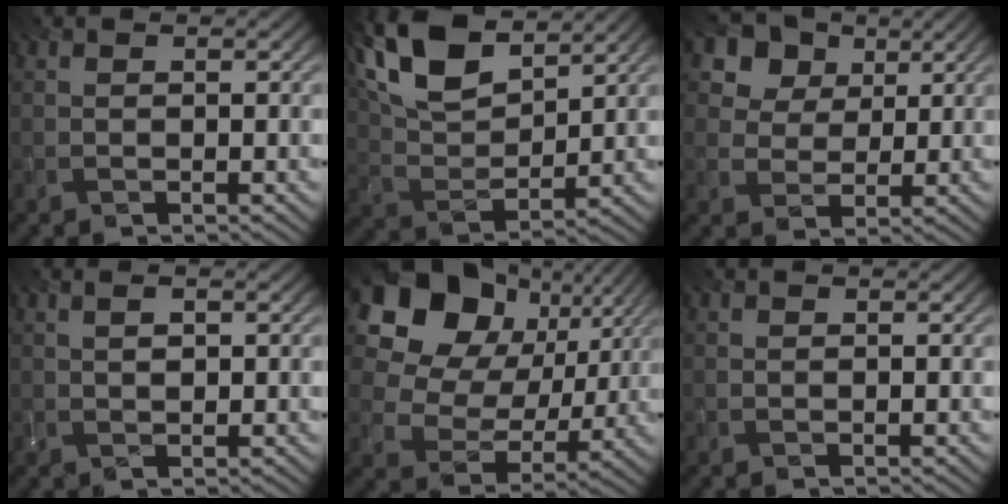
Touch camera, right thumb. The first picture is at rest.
{"total": 13.9, "force": [8.2, 6.4, 9.3], "torque": [-0.212, 0.022, 0.146]}
{"total": 9.9, "force": [5.7, 7.0, 4.2], "torque": [-0.125, 0.001, 0.105]}
{"total": 1.7, "force": [0.5, 0.6, 1.5], "torque": [-0.033, 0.003, 0.010]}
{"total": 17.9, "force": [7.5, 13.2, 9.5], "torque": [-0.220, 0.048, 0.137]}
{"total": 0.0}